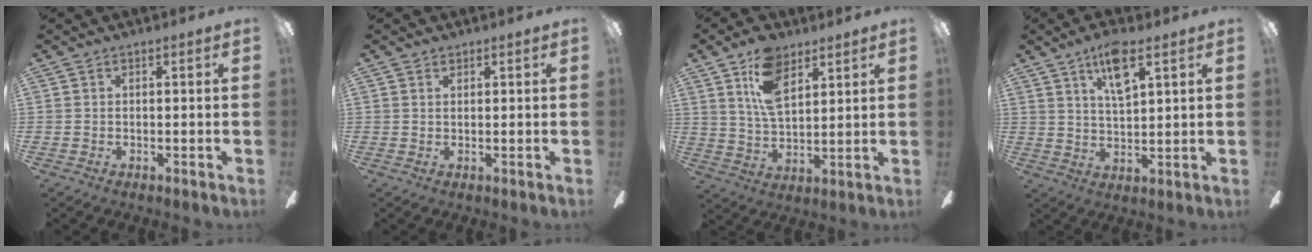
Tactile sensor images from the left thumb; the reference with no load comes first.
{"total": 0.8, "force": [0.6, 0.5, 0.3], "torque": [-0.007, 0.001, 0.011]}
{"total": 12.1, "force": [6.8, 6.4, 7.7], "torque": [-0.148, -0.010, 0.128]}
{"total": 8.4, "force": [5.2, 2.4, 6.1], "torque": [-0.105, -0.014, 0.086]}